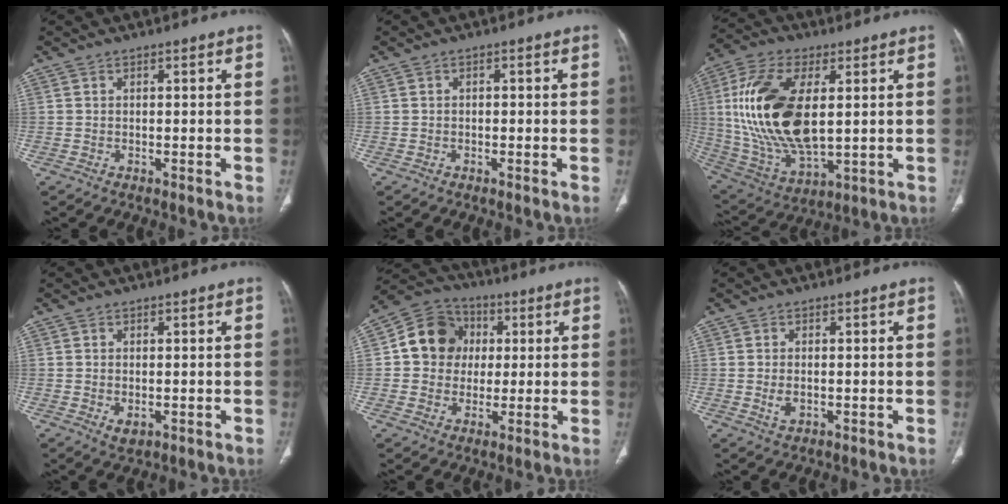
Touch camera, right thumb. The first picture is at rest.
{"total": 0.7, "force": [-0.1, 0.5, 0.5], "torque": [-0.006, 0.004, -0.003]}
{"total": 22.3, "force": [3.1, 11.4, 18.9], "torque": [-0.388, -0.015, 0.063]}
{"total": 2.2, "force": [-0.5, 1.3, 1.8], "torque": [-0.030, -0.003, -0.001]}
{"total": 11.7, "force": [1.7, 10.4, 5.0], "torque": [-0.054, 0.013, 0.020]}
{"total": 2.5, "force": [-0.3, 1.5, 2.0], "torque": [-0.041, -0.005, -0.001]}